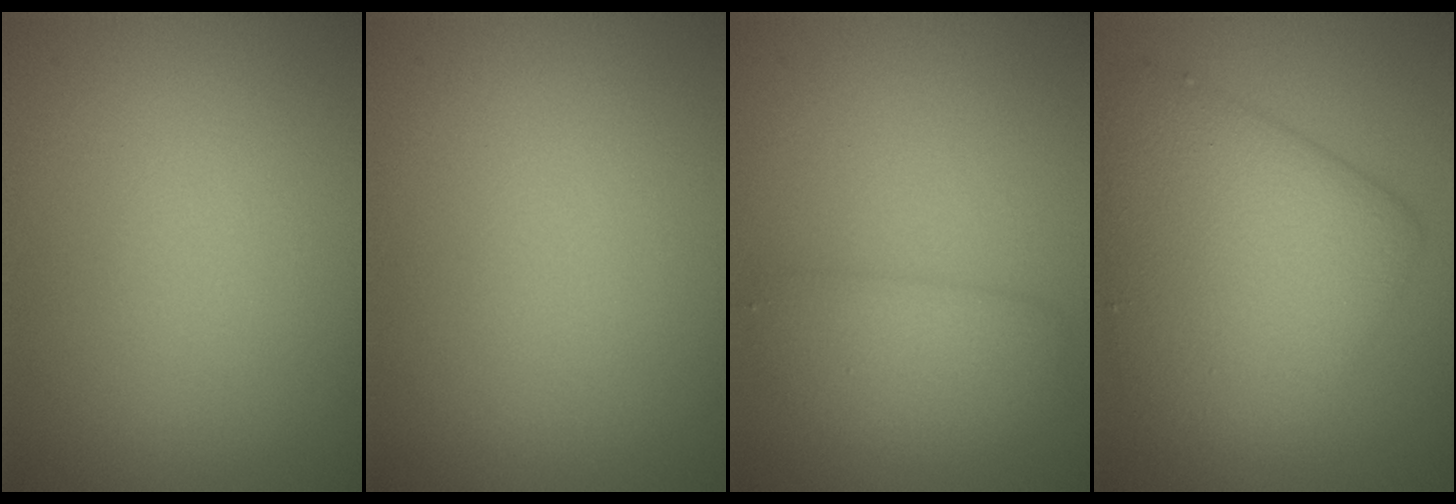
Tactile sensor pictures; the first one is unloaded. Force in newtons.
{"total": 0.0}
{"total": 2.7, "press": 2.7, "slide": 0.1}
{"total": 7.6, "press": 7.6, "slide": 0.0}